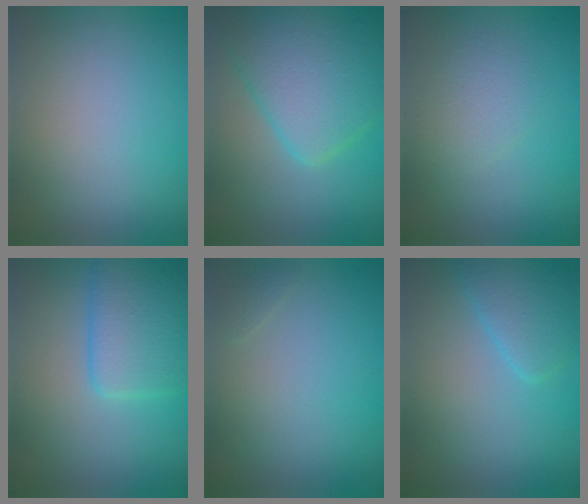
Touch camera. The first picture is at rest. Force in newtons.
{"total": 7.9, "press": 7.9, "slide": 0.2}
{"total": 1.7, "press": 1.7, "slide": 0.0}
{"total": 4.7, "press": 4.7, "slide": 0.2}
{"total": 0.5, "press": 0.5, "slide": 0.0}
{"total": 2.8, "press": 2.8, "slide": 0.2}